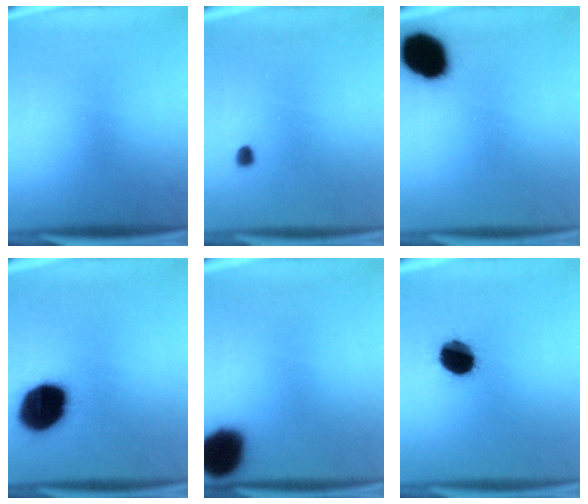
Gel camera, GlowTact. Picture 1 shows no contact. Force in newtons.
{"total": 1.0}
{"total": 15.2}
{"total": 18.2}
{"total": 14.8}
{"total": 11.6}